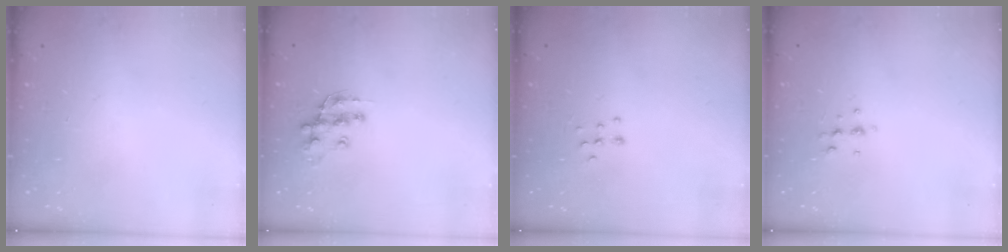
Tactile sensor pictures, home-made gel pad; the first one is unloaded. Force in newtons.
{"total": 11.6, "press": 11.5, "slide": 0.9}
{"total": 5.9, "press": 5.9, "slide": 0.4}
{"total": 5.4, "press": 5.3, "slide": 1.1}